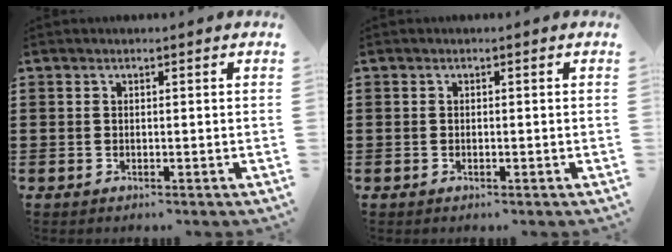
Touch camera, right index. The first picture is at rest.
{"total": 0.0}